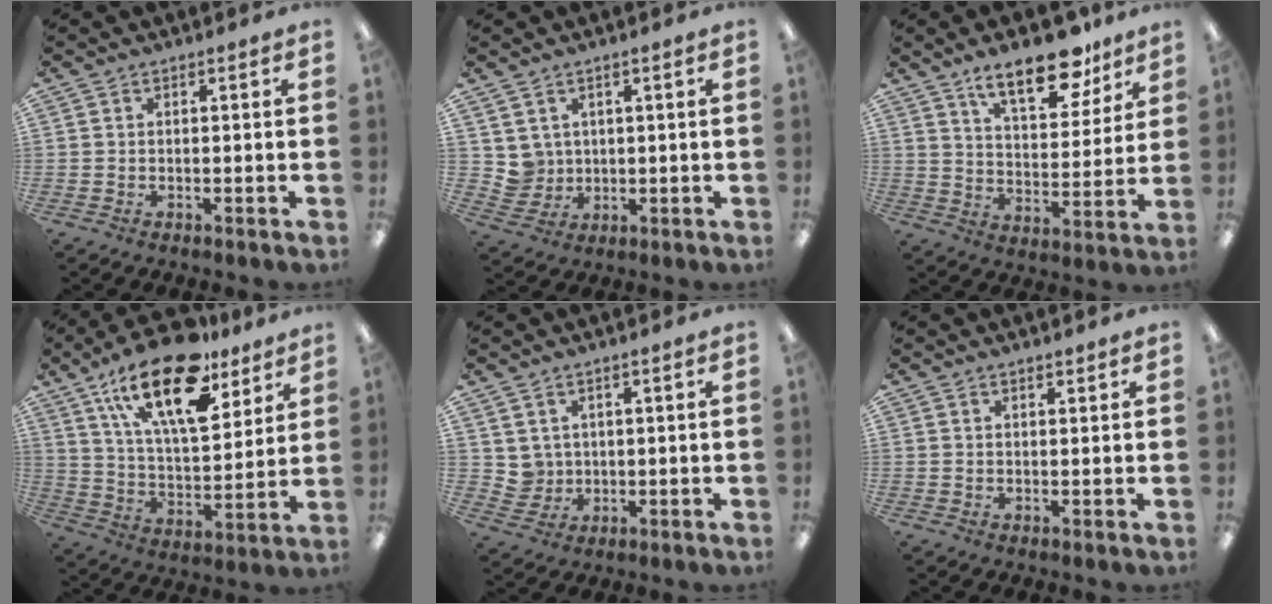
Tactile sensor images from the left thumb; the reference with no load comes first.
{"total": 4.3, "force": [2.5, 3.6, 0.0], "torque": [-0.020, -0.005, 0.050]}
{"total": 15.9, "force": [11.1, 6.8, 9.2], "torque": [-0.125, -0.058, 0.186]}
{"total": 23.2, "force": [14.7, 9.6, 15.1], "torque": [-0.250, -0.075, 0.251]}
{"total": 3.8, "force": [2.5, 2.9, 0.0], "torque": [-0.016, -0.006, 0.048]}
{"total": 1.1, "force": [1.0, 0.3, 0.4], "torque": [-0.009, -0.001, 0.019]}